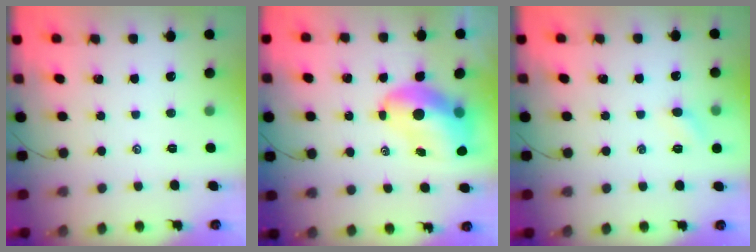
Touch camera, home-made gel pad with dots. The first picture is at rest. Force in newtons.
{"total": 9.4, "press": 9.1, "slide": 2.6}
{"total": 4.4, "press": 4.2, "slide": 1.4}